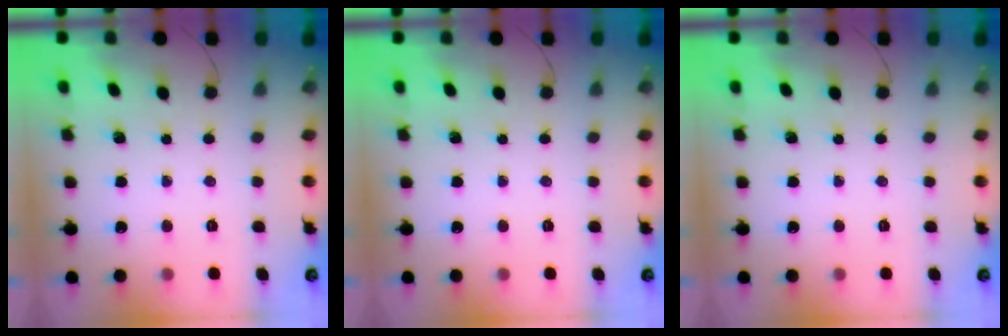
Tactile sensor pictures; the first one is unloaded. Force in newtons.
{"total": 0.0}
{"total": 0.0}